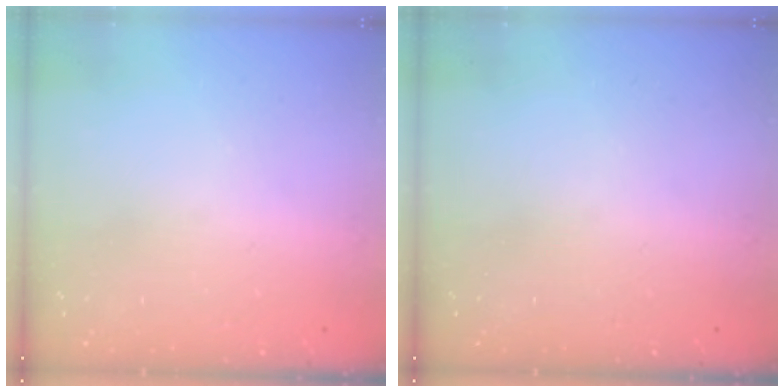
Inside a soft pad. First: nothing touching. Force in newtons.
{"total": 0.0}